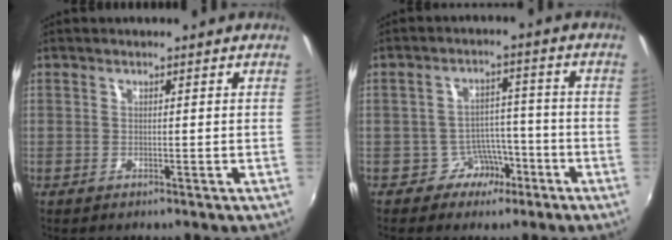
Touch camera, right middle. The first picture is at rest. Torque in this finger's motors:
{"motor_torque": [0.39, -0.40, 0.02, -0.02]}